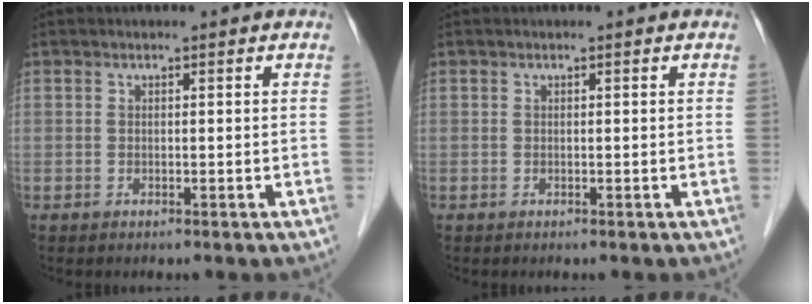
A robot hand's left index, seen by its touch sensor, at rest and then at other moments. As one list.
[{"total": 0.0}]